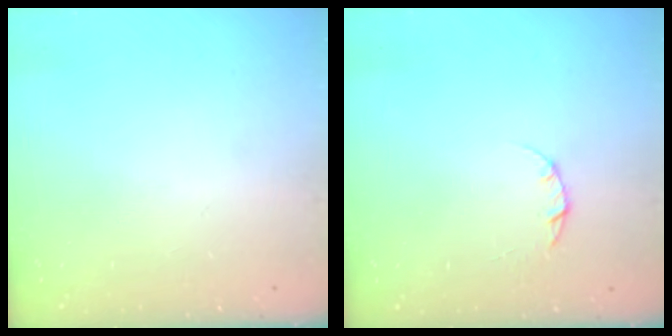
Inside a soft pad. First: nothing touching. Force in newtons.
{"total": 3.2, "press": 3.1, "slide": 0.4}